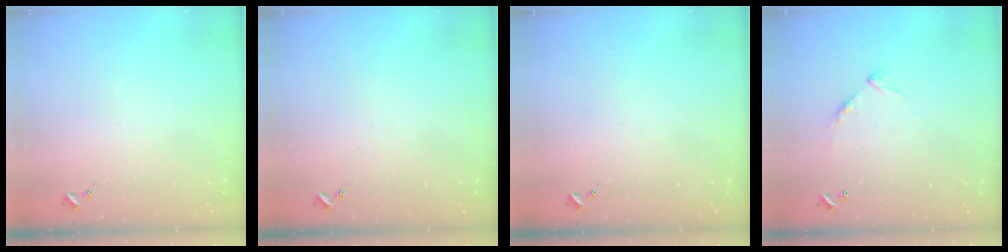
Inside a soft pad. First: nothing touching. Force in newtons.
{"total": 0.0}
{"total": 0.0}
{"total": 8.8, "press": 8.8, "slide": 0.7}